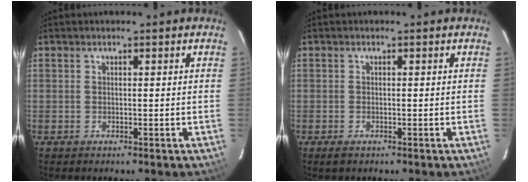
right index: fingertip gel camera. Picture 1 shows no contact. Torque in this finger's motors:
{"motor_torque": [0.18, -0.02, 0.10, 0.02]}